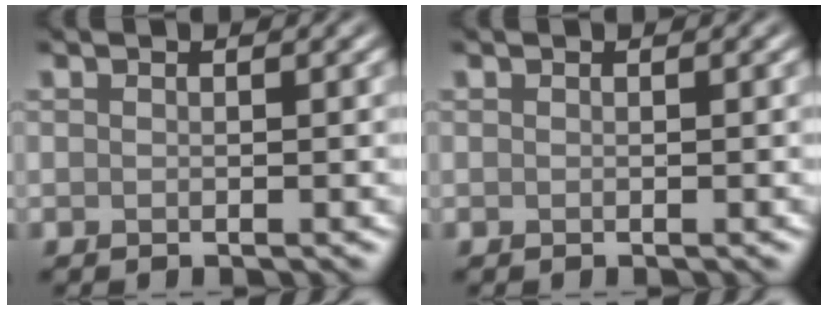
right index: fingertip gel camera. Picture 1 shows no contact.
{"total": 0.0}